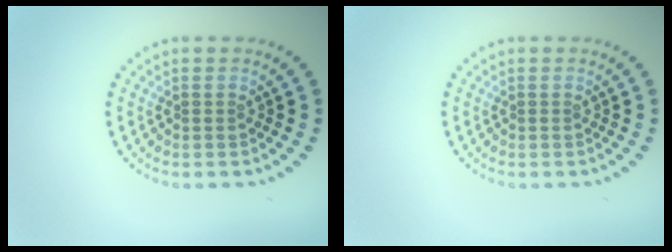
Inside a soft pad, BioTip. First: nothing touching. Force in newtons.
{"total": 0.0}